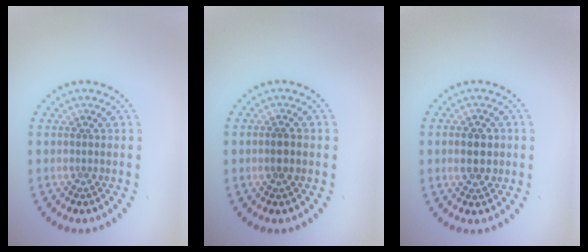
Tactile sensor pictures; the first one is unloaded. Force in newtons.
{"total": 1.6, "press": 1.5, "slide": 0.3}
{"total": 2.6, "press": 2.6, "slide": 0.0}